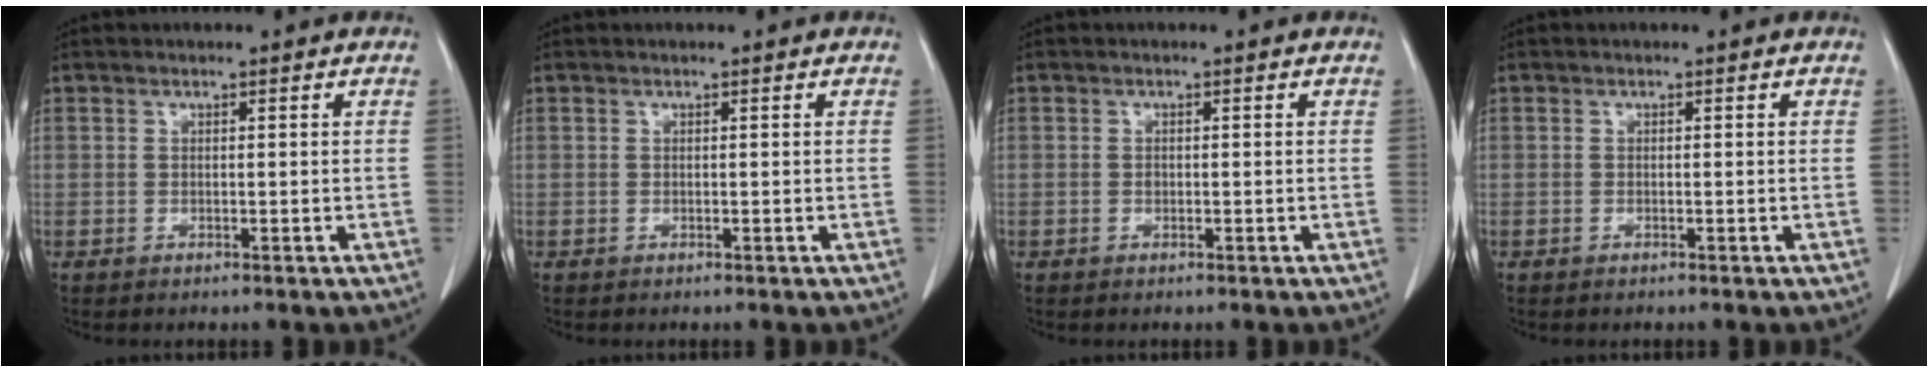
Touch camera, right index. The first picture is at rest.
{"total": 0.0}
{"total": 0.5, "force": [-0.1, 0.4, 0.3], "torque": [-0.007, 0.002, -0.002]}
{"total": 0.0}